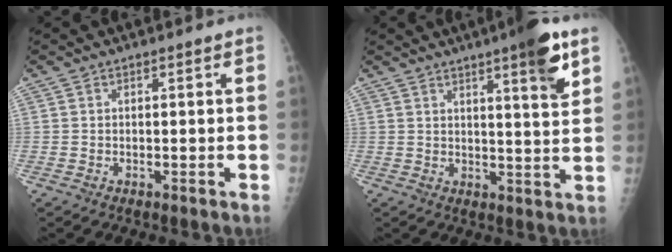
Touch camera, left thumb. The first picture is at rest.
{"total": 9.3, "force": [5.2, 1.1, 7.6], "torque": [-0.099, -0.027, 0.069]}